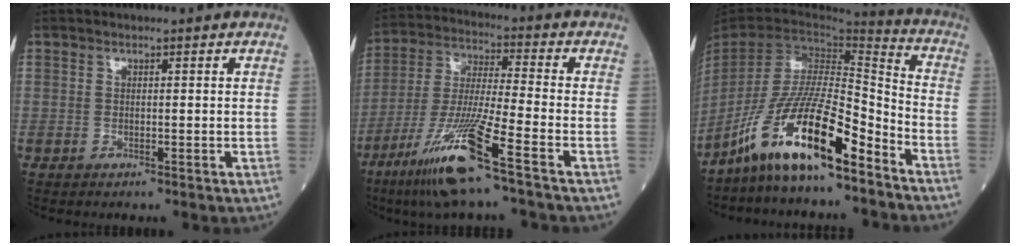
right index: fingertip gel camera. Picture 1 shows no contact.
{"total": 13.4, "force": [-8.0, -0.9, 10.7], "torque": [-0.223, -0.036, -0.158]}
{"total": 16.0, "force": [-11.1, 2.0, 11.4], "torque": [-0.220, -0.005, -0.204]}